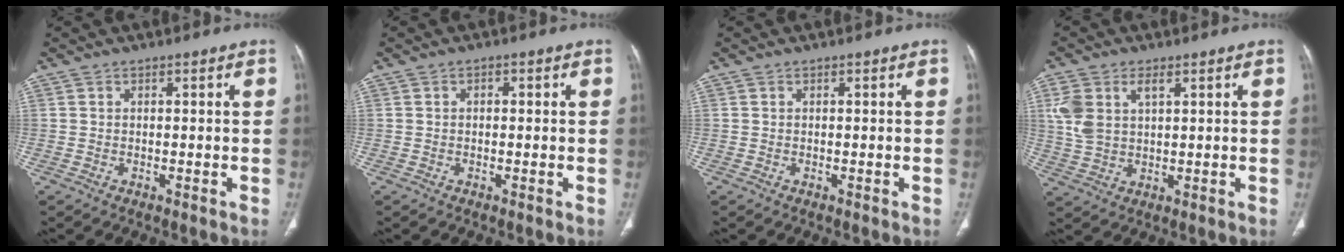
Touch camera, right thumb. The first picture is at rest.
{"total": 0.8, "force": [0.1, 0.6, 0.6], "torque": [-0.005, 0.002, -0.002]}
{"total": 0.0}
{"total": 7.9, "force": [2.9, 4.5, 5.8], "torque": [-0.130, 0.004, 0.063]}